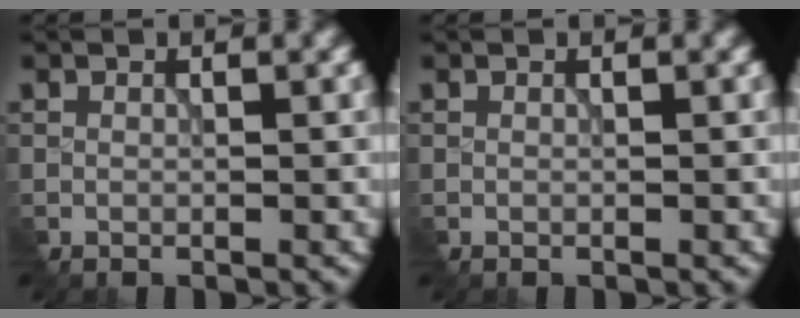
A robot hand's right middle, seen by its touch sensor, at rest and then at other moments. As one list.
[{"total": 0.0}]